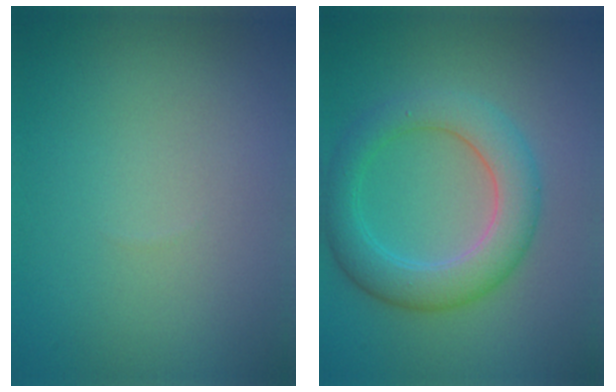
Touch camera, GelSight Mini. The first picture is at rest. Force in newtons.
{"total": 5.2, "press": 5.2, "slide": 0.1}